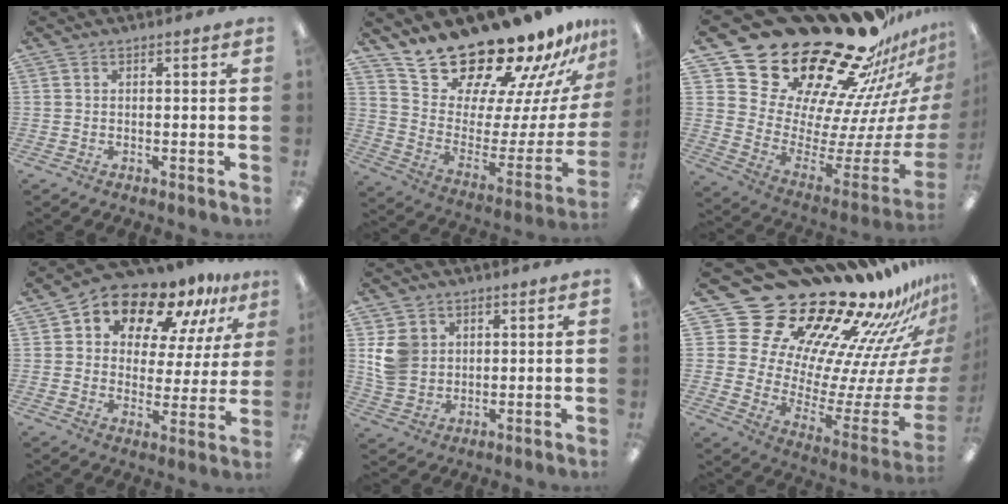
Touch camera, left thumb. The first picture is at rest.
{"total": 21.3, "force": [20.0, 5.1, 5.3], "torque": [-0.095, -0.172, 0.354]}
{"total": 31.8, "force": [25.1, 14.0, 13.6], "torque": [-0.168, -0.228, 0.487]}
{"total": 13.4, "force": [10.3, 6.8, 5.2], "torque": [-0.098, -0.072, 0.182]}
{"total": 8.3, "force": [2.2, 7.3, 3.2], "torque": [-0.056, 0.007, 0.047]}
{"total": 29.6, "force": [23.5, 13.2, 12.0], "torque": [-0.164, -0.245, 0.455]}